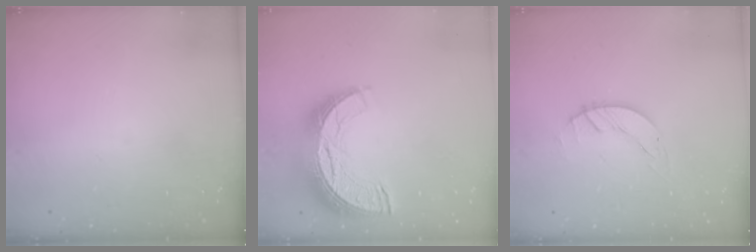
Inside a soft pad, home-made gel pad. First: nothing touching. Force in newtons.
{"total": 18.5, "press": 18.5, "slide": 1.0}
{"total": 1.6, "press": 1.6, "slide": 0.3}